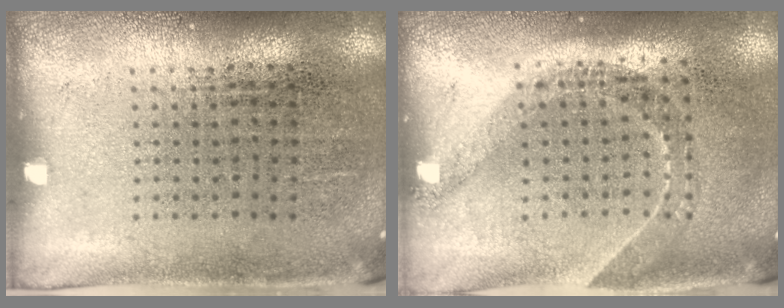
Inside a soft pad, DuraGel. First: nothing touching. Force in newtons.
{"total": 1.5, "press": 1.3, "slide": 0.9}